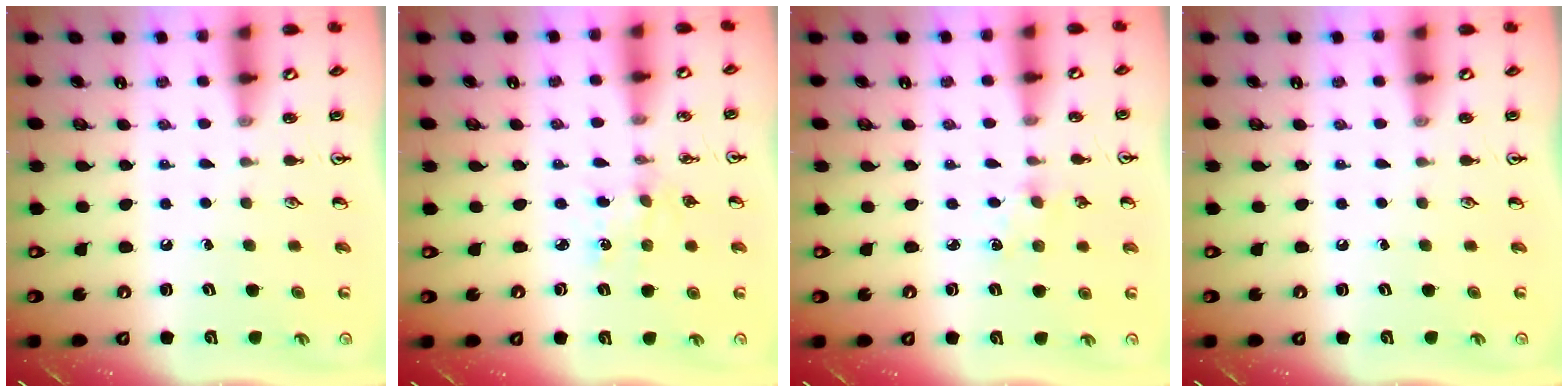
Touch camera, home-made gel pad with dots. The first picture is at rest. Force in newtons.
{"total": 3.9, "press": 3.8, "slide": 0.4}
{"total": 2.3, "press": 2.3, "slide": 0.4}
{"total": 0.0}